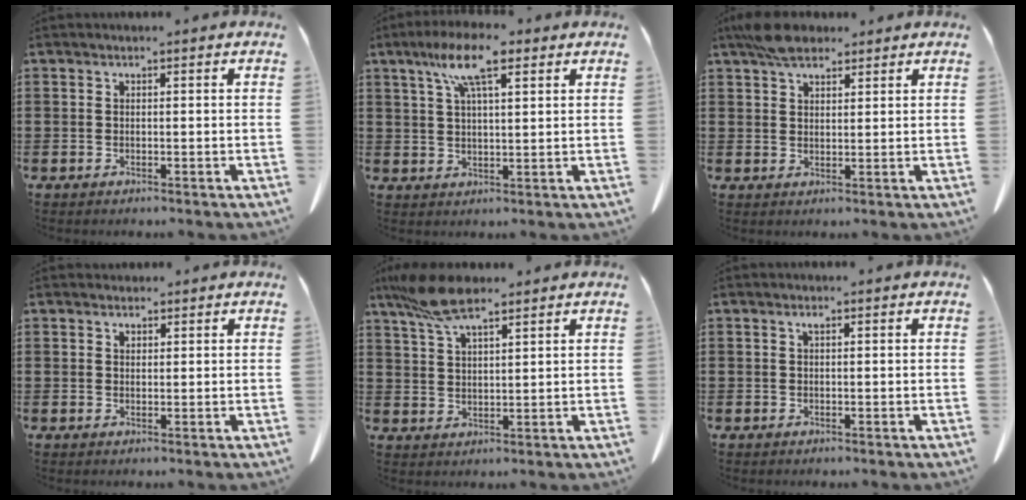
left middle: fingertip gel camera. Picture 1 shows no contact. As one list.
[{"total": 9.3, "force": [5.5, 2.2, 7.1], "torque": [-0.150, 0.004, 0.097]}, {"total": 5.3, "force": [4.2, 2.0, 2.6], "torque": [-0.061, 0.001, 0.080]}, {"total": 1.2, "force": [1.1, 0.5, 0.2], "torque": [0.002, -0.004, 0.020]}, {"total": 8.2, "force": [5.6, 2.2, 5.5], "torque": [-0.126, -0.004, 0.103]}, {"total": 0.8, "force": [0.3, 0.3, 0.7], "torque": [-0.015, 0.001, 0.007]}]